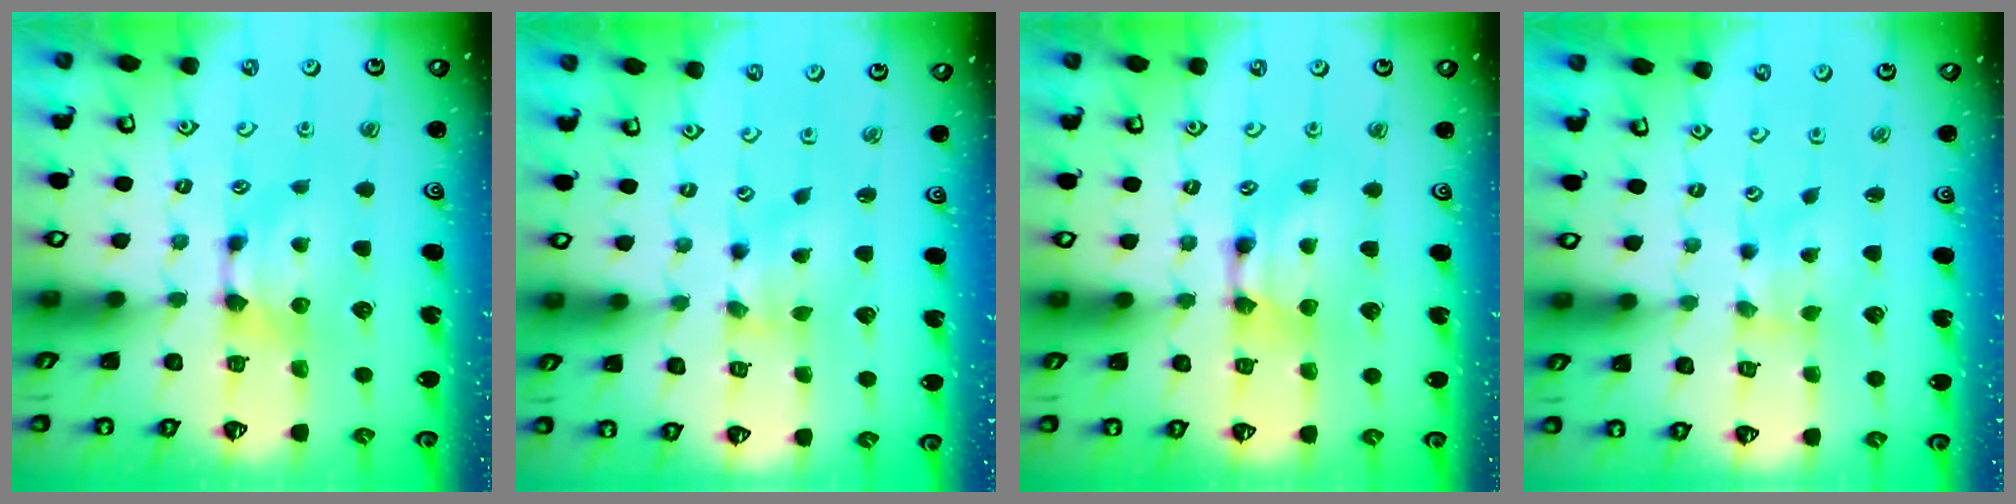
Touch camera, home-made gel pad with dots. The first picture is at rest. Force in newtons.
{"total": 1.2, "press": 0.0, "slide": 1.2}
{"total": 2.1, "press": 2.1, "slide": 0.2}
{"total": 2.0, "press": 1.7, "slide": 1.0}